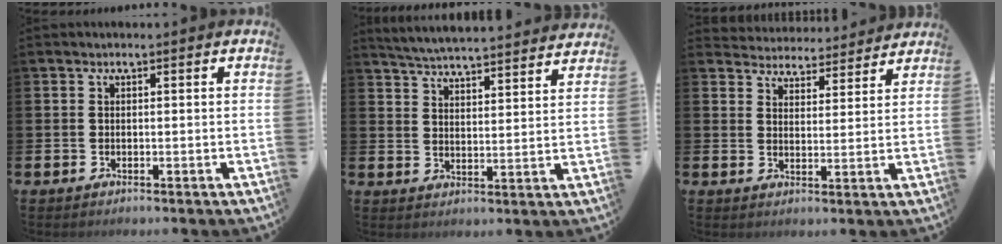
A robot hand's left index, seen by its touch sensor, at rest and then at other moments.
{"total": 5.4, "force": [5.4, 0.0, 0.5], "torque": [-0.033, -0.041, 0.094]}
{"total": 4.5, "force": [4.4, 0.8, -0.5], "torque": [-0.006, -0.037, 0.076]}